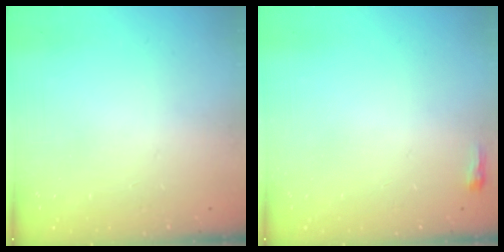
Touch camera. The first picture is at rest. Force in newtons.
{"total": 2.3, "press": 2.2, "slide": 0.7}